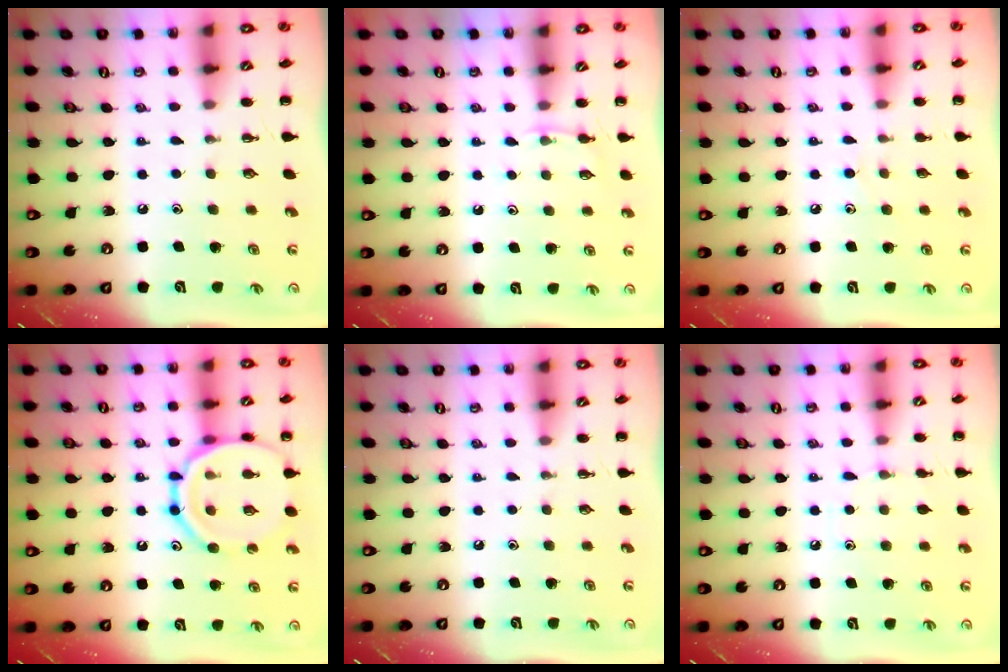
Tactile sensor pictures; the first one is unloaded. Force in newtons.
{"total": 3.3, "press": 3.1, "slide": 1.2}
{"total": 5.0, "press": 4.6, "slide": 1.8}
{"total": 17.0, "press": 16.9, "slide": 2.1}
{"total": 0.0}
{"total": 5.2, "press": 4.9, "slide": 1.7}